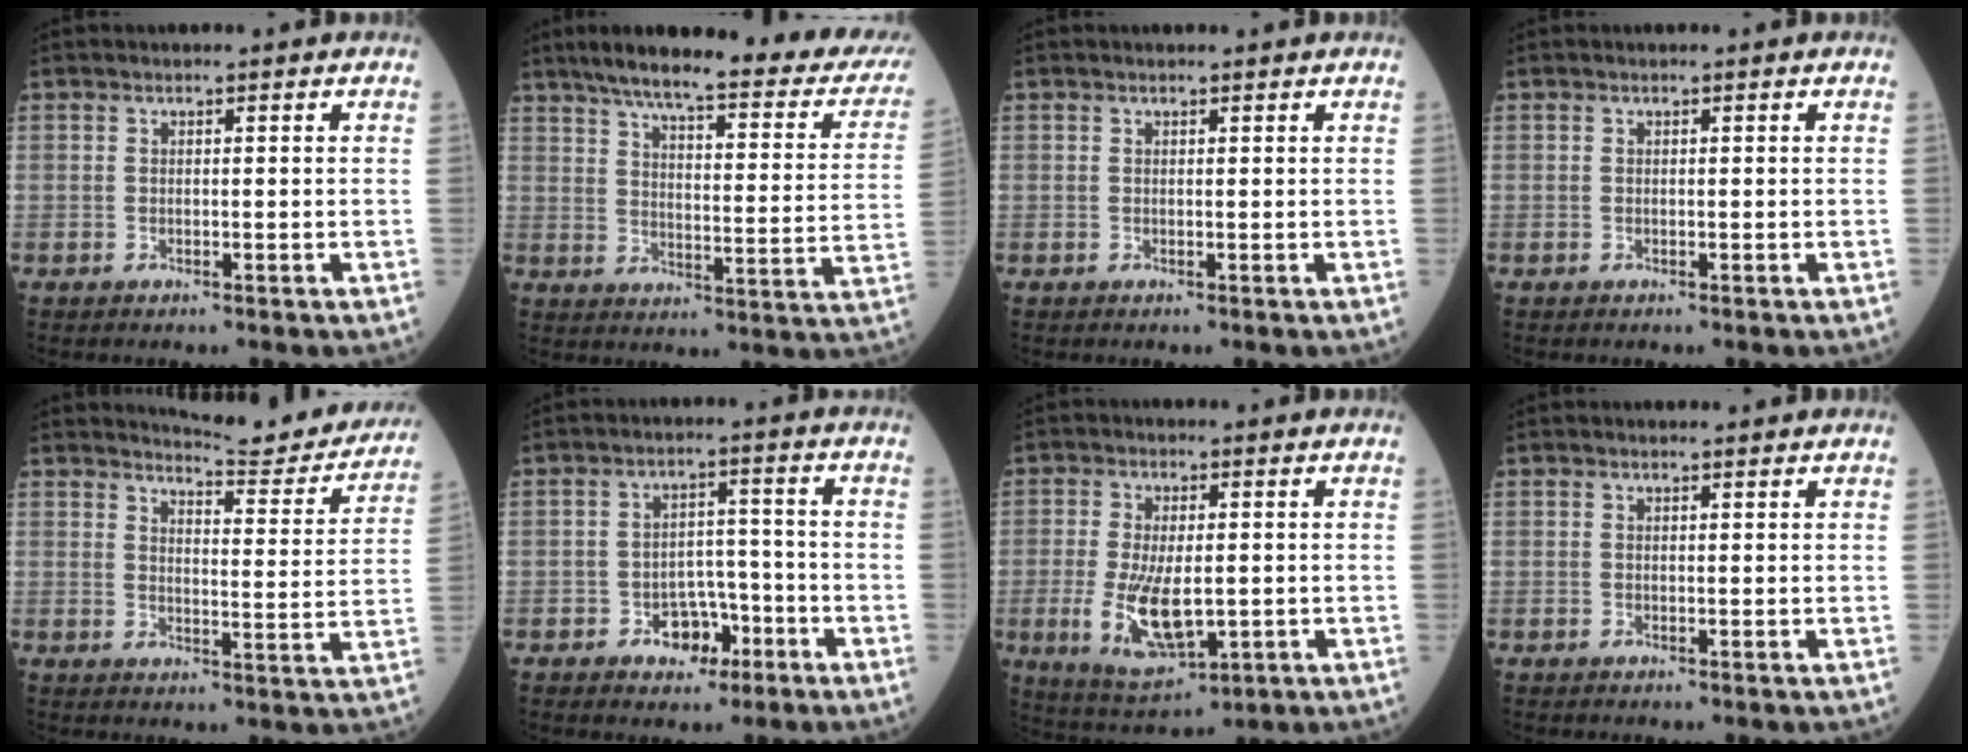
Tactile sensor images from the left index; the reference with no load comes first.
{"total": 27.6, "force": [22.9, 4.2, 14.8], "torque": [-0.208, -0.034, 0.280]}
{"total": 0.6, "force": [0.6, 0.0, 0.2], "torque": [-0.006, 0.000, 0.008]}
{"total": 0.0}
{"total": 13.8, "force": [13.4, 1.3, 2.9], "torque": [-0.031, -0.054, 0.150]}
{"total": 5.5, "force": [-2.9, 3.6, 3.1], "torque": [-0.047, 0.015, -0.043]}
{"total": 9.5, "force": [-1.3, 3.9, 8.6], "torque": [-0.172, -0.018, -0.011]}
{"total": 1.2, "force": [1.2, 0.0, 0.2], "torque": [-0.008, 0.000, 0.017]}